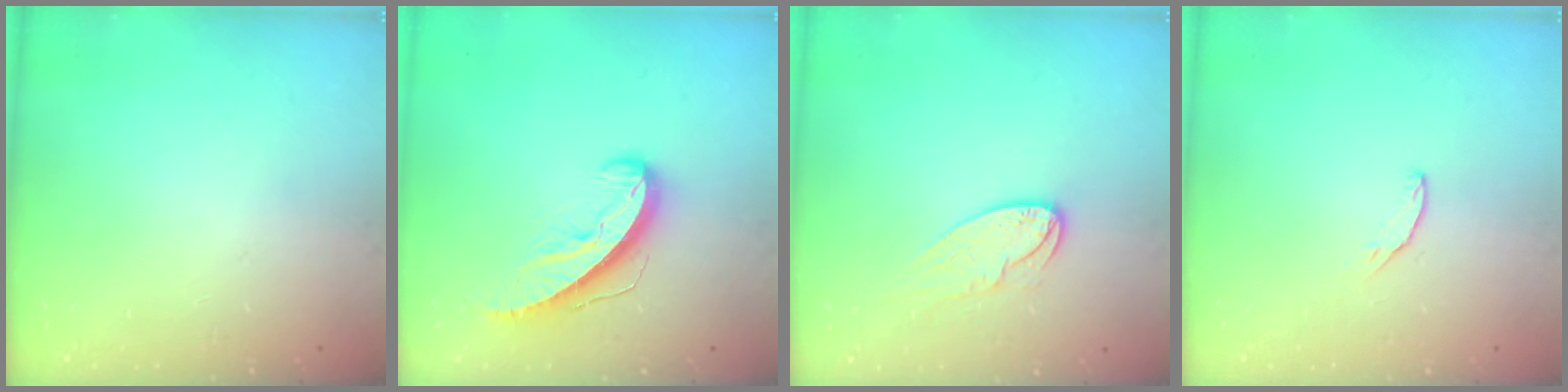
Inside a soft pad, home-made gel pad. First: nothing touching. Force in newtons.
{"total": 9.4, "press": 9.4, "slide": 0.4}
{"total": 8.4, "press": 8.4, "slide": 0.5}
{"total": 3.7, "press": 3.6, "slide": 0.3}